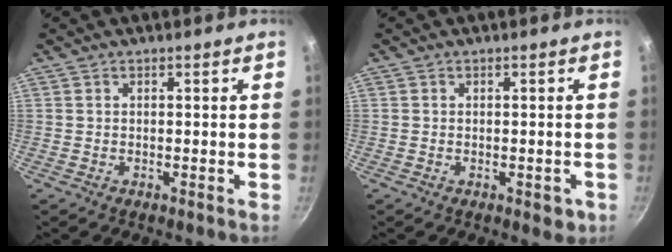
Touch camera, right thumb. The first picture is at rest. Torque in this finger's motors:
{"motor_torque": [0.02, 0.34, -0.26, 0.09, -0.01]}